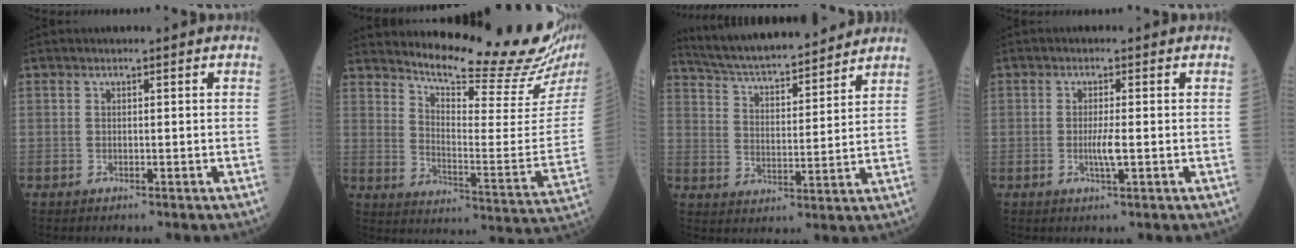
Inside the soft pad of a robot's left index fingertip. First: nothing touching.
{"total": 20.2, "force": [18.5, -0.4, 8.1], "torque": [-0.138, -0.105, 0.244]}
{"total": 17.5, "force": [16.0, 2.3, 6.8], "torque": [-0.116, 0.017, 0.252]}
{"total": 2.4, "force": [-0.3, -0.1, 2.4], "torque": [-0.050, -0.004, -0.005]}